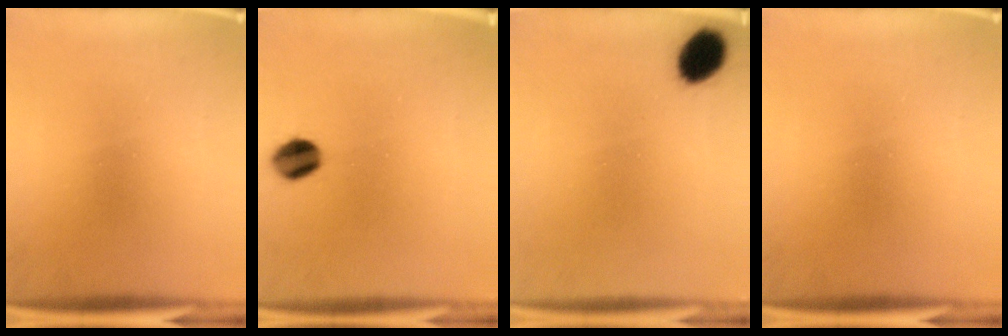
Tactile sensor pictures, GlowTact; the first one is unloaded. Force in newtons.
{"total": 6.2}
{"total": 7.0}
{"total": 0.0}